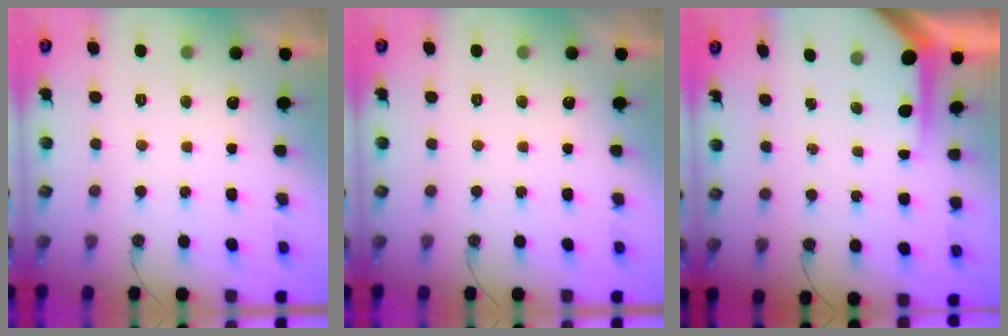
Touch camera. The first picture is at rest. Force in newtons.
{"total": 0.0}
{"total": 7.4, "press": 7.4, "slide": 0.7}